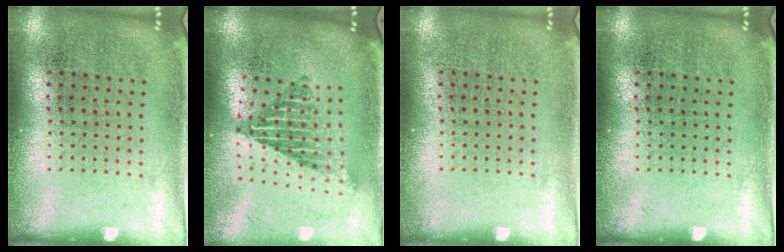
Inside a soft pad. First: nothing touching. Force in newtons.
{"total": 2.1, "press": 1.6, "slide": 1.3}
{"total": 0.0}
{"total": 0.0}